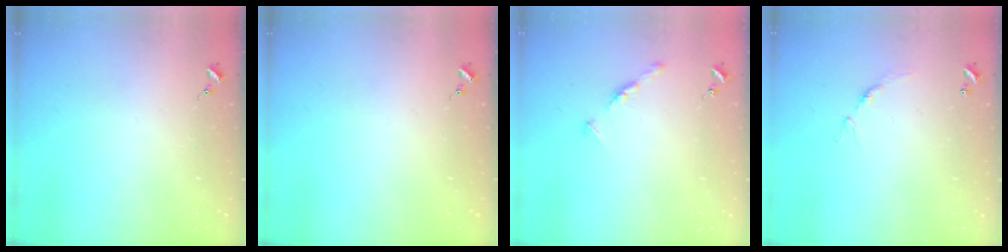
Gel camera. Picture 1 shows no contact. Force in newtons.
{"total": 0.0}
{"total": 4.8, "press": 4.7, "slide": 0.5}
{"total": 5.1, "press": 5.1, "slide": 0.4}